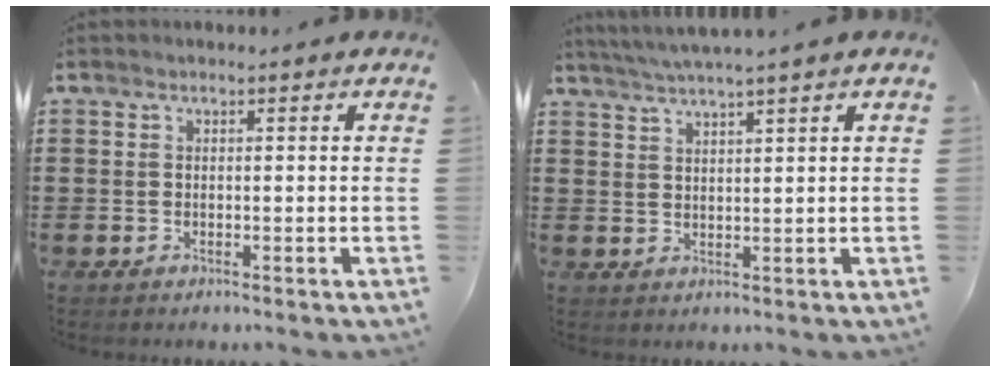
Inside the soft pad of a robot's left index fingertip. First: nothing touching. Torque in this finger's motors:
{"motor_torque": [2.14, 0.00, 0.46, 0.11]}